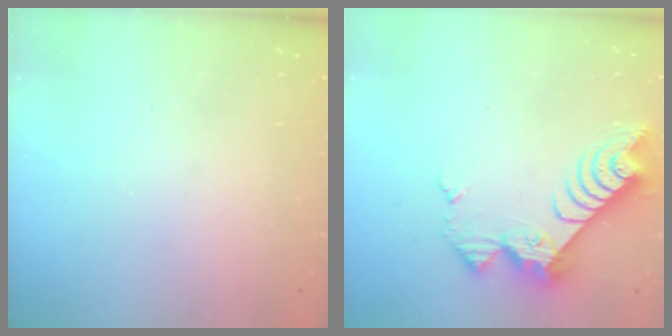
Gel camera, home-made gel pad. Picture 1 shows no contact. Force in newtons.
{"total": 10.4, "press": 10.4, "slide": 1.1}